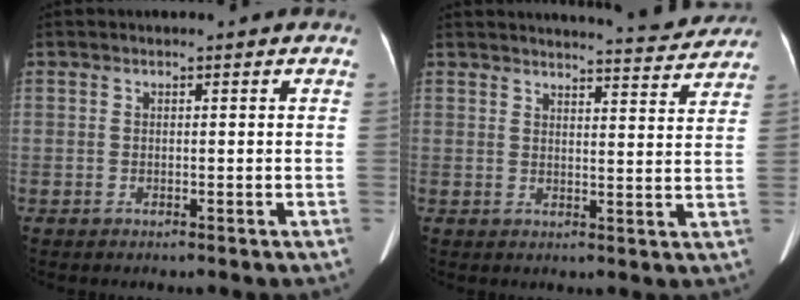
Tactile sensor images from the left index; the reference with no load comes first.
{"total": 10.5, "force": [10.2, 0.6, 2.3], "torque": [-0.029, -0.012, 0.114]}